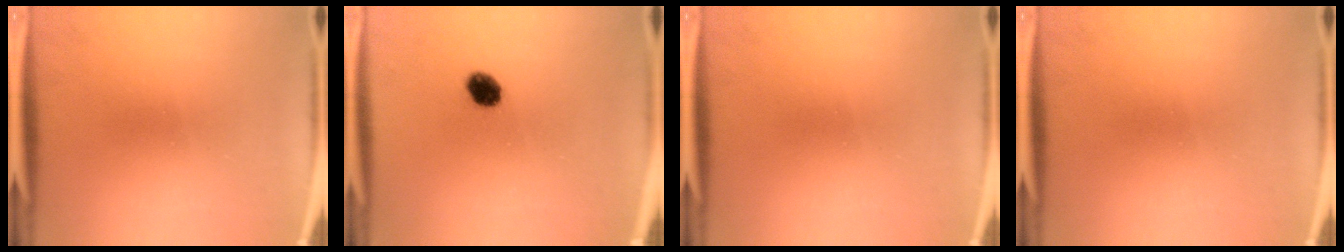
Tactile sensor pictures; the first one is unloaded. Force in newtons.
{"total": 4.5}
{"total": 0.0}
{"total": 0.0}